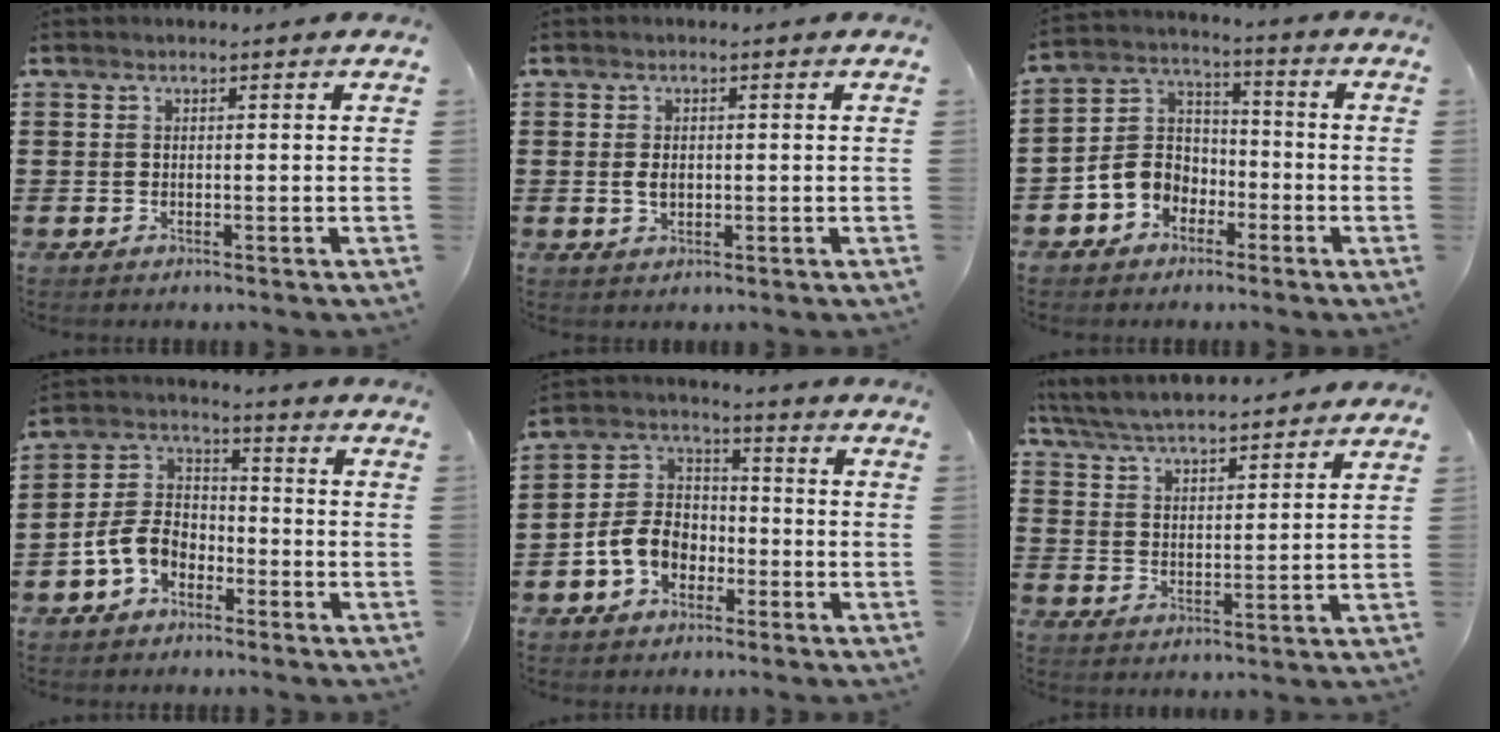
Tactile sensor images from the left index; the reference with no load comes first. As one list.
[{"total": 2.1, "force": [-0.1, 1.3, 1.7], "torque": [-0.034, 0.005, -0.002]}, {"total": 6.9, "force": [-3.1, 5.8, 2.2], "torque": [-0.078, 0.014, -0.068]}, {"total": 6.6, "force": [-3.5, 4.6, 3.3], "torque": [-0.099, 0.006, -0.077]}, {"total": 6.8, "force": [-3.0, 5.2, 3.2], "torque": [-0.092, 0.009, -0.065]}, {"total": 5.8, "force": [5.6, 0.5, 1.4], "torque": [-0.050, -0.024, 0.099]}]